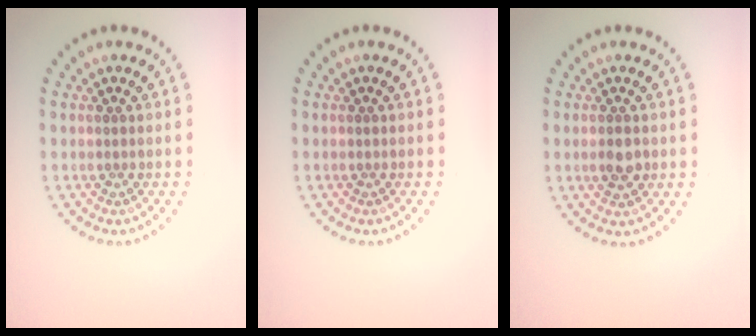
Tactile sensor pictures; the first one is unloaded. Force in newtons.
{"total": 0.0}
{"total": 1.8, "press": 1.8, "slide": 0.1}